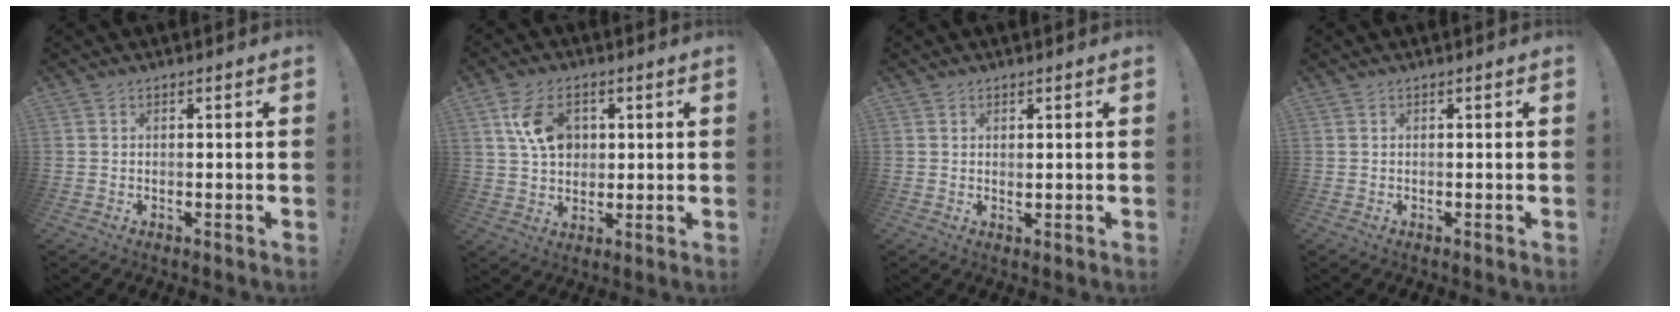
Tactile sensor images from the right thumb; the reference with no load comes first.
{"total": 11.7, "force": [4.0, 8.2, 7.3], "torque": [-0.115, -0.001, 0.076]}
{"total": 1.0, "force": [0.8, 0.4, 0.3], "torque": [0.010, -0.007, 0.013]}
{"total": 0.0}